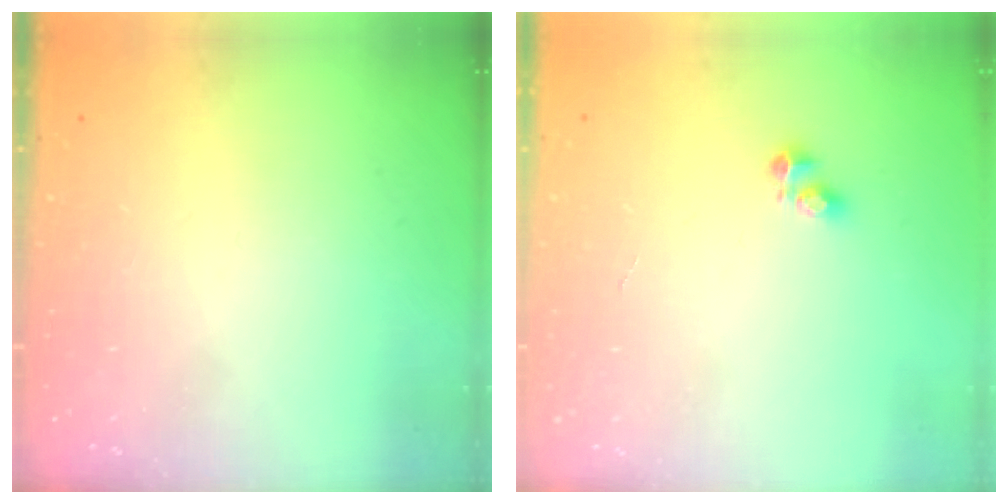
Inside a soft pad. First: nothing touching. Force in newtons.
{"total": 2.4, "press": 2.4, "slide": 0.3}